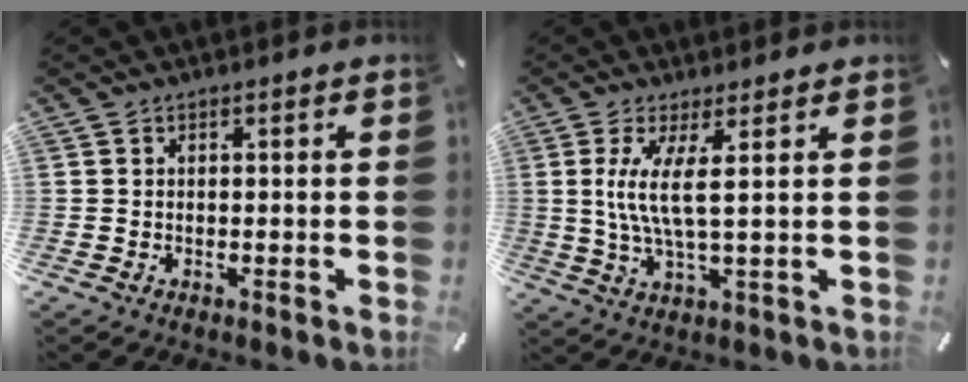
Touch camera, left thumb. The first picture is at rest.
{"total": 8.0, "force": [1.9, 1.0, 7.7], "torque": [-0.171, -0.012, 0.028]}